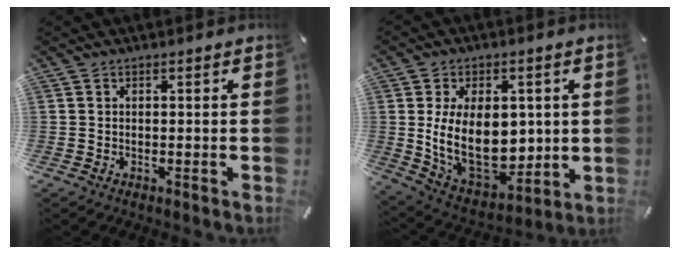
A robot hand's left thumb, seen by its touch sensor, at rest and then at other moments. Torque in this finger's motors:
{"motor_torque": [1.75, 3.26, 1.29, -1.02, 0.59]}